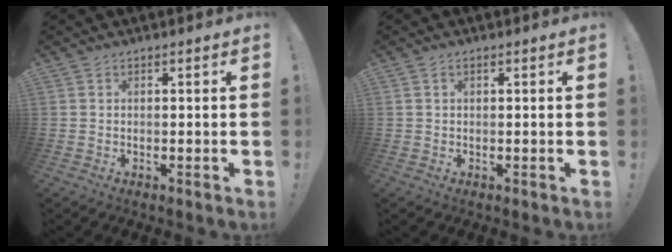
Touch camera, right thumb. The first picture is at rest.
{"total": 0.8, "force": [0.3, 0.4, 0.6], "torque": [-0.004, -0.002, 0.004]}